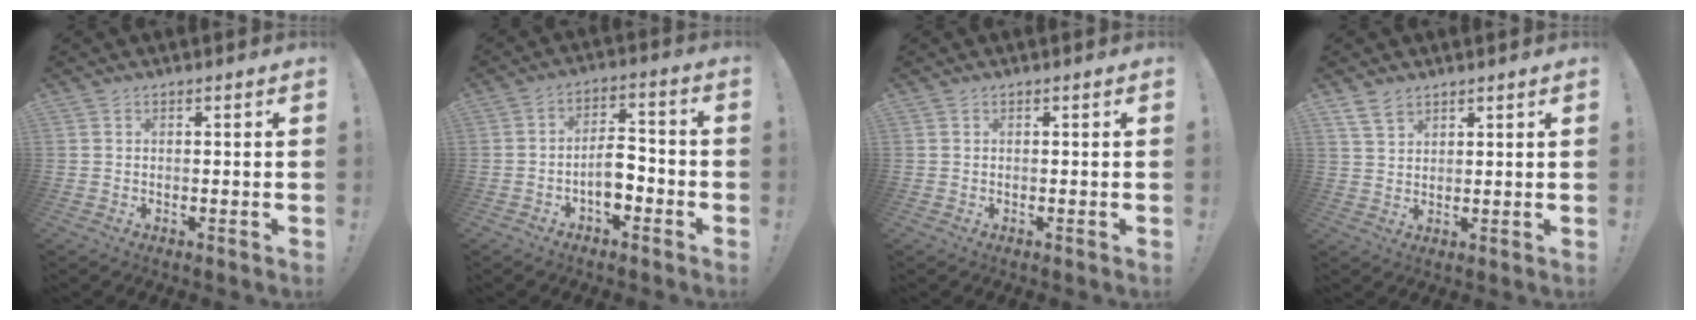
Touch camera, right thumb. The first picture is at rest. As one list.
[{"total": 7.7, "force": [-2.8, 4.3, 5.7], "torque": [-0.100, 0.012, -0.051]}, {"total": 0.0}, {"total": 5.0, "force": [3.7, 2.7, 2.0], "torque": [-0.041, -0.012, 0.072]}]